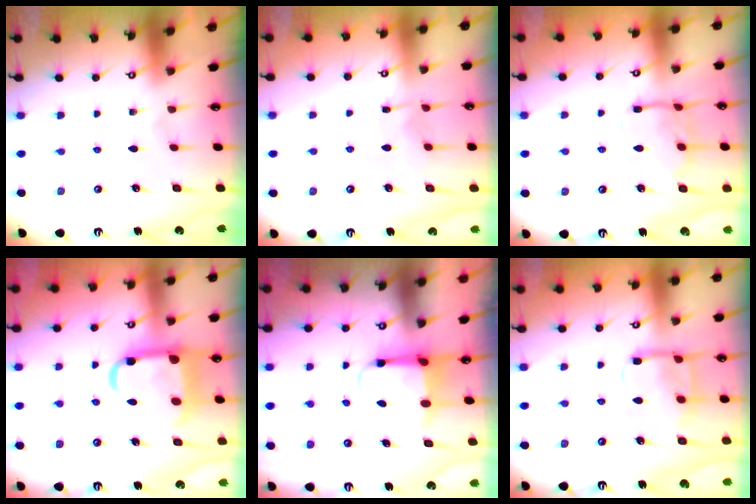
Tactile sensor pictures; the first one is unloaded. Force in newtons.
{"total": 5.2, "press": 5.2, "slide": 0.5}
{"total": 10.3, "press": 10.3, "slide": 0.7}
{"total": 14.1, "press": 14.0, "slide": 1.7}
{"total": 3.8, "press": 3.7, "slide": 0.7}
{"total": 10.6, "press": 10.6, "slide": 1.0}